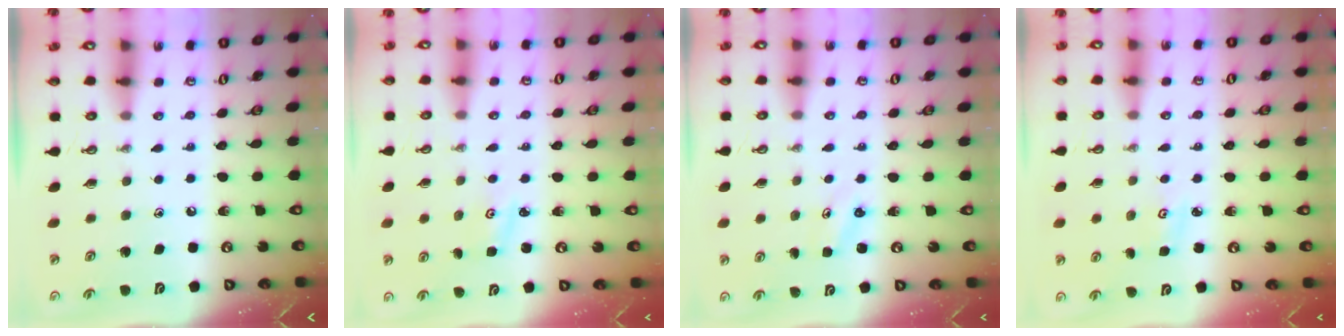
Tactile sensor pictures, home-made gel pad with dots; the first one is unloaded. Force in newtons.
{"total": 2.0, "press": 2.0, "slide": 0.3}
{"total": 2.5, "press": 2.5, "slide": 0.3}
{"total": 2.5, "press": 2.4, "slide": 0.4}